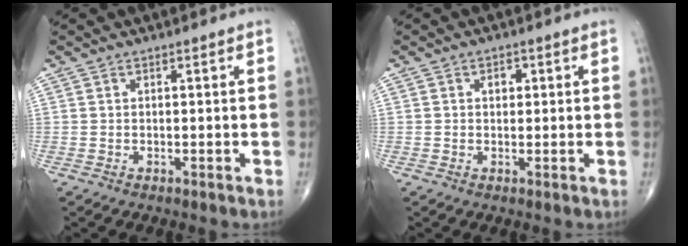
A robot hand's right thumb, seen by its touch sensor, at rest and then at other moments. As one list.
[{"total": 1.9, "force": [0.5, 1.4, 1.1], "torque": [-0.007, 0.001, 0.004]}]